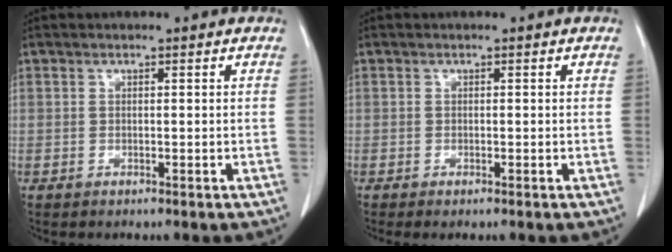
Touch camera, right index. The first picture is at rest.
{"total": 0.5, "force": [-0.3, 0.1, 0.4], "torque": [-0.006, -0.001, -0.006]}